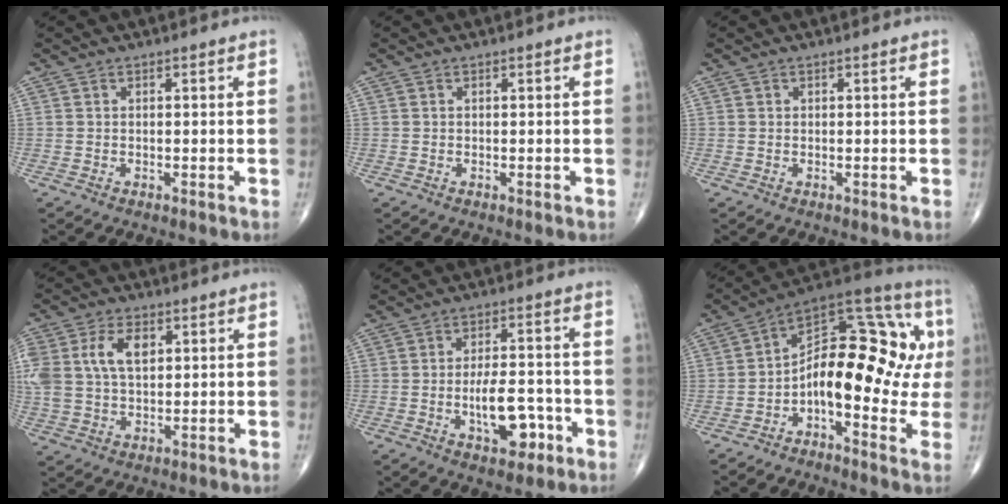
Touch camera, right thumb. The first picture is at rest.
{"total": 0.0}
{"total": 0.0}
{"total": 11.5, "force": [3.2, 7.1, 8.6], "torque": [-0.188, 0.004, 0.065]}
{"total": 9.3, "force": [-3.1, 4.5, 7.5], "torque": [-0.102, 0.022, -0.043]}
{"total": 19.5, "force": [-0.9, 9.8, 16.8], "torque": [-0.203, 0.054, -0.022]}